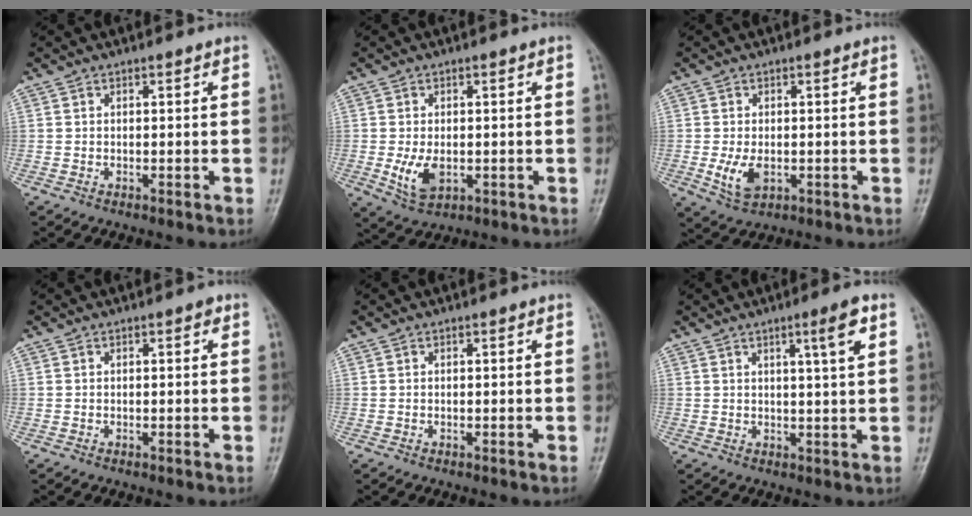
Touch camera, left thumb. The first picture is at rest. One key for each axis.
{"total": 5.5, "fx": -0.8, "fy": 3.4, "fz": 4.2, "tx": -0.078, "ty": -0.010, "tz": -0.007}
{"total": 5.0, "fx": -0.9, "fy": 3.1, "fz": 3.8, "tx": -0.074, "ty": -0.009, "tz": -0.010}
{"total": 0.7, "fx": 0.2, "fy": 0.4, "fz": 0.5, "tx": -0.002, "ty": 0.002, "tz": -0.001}
{"total": 0.0}
{"total": 5.0, "fx": 2.3, "fy": 0.1, "fz": 4.5, "tx": -0.071, "ty": -0.008, "tz": 0.036}